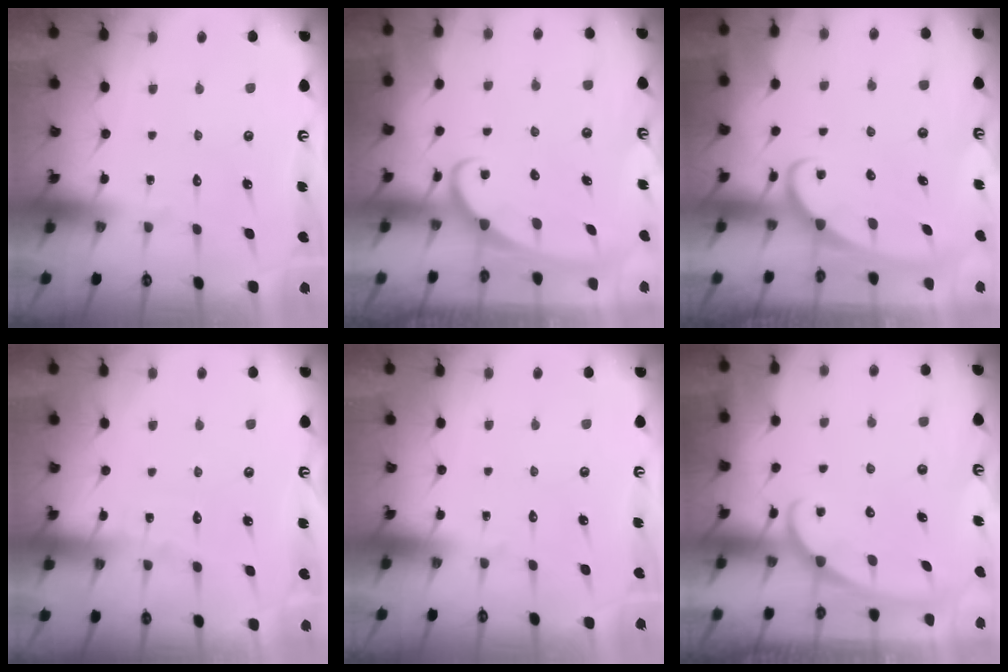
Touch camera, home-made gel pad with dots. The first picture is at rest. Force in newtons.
{"total": 2.4, "press": 2.4, "slide": 0.4}
{"total": 2.5, "press": 2.5, "slide": 0.3}
{"total": 3.3, "press": 3.3, "slide": 0.4}
{"total": 0.0}
{"total": 1.7, "press": 1.7, "slide": 0.2}